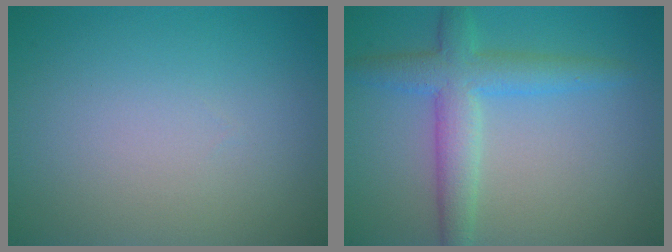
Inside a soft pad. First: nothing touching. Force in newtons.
{"total": 3.5, "press": 3.5, "slide": 0.2}